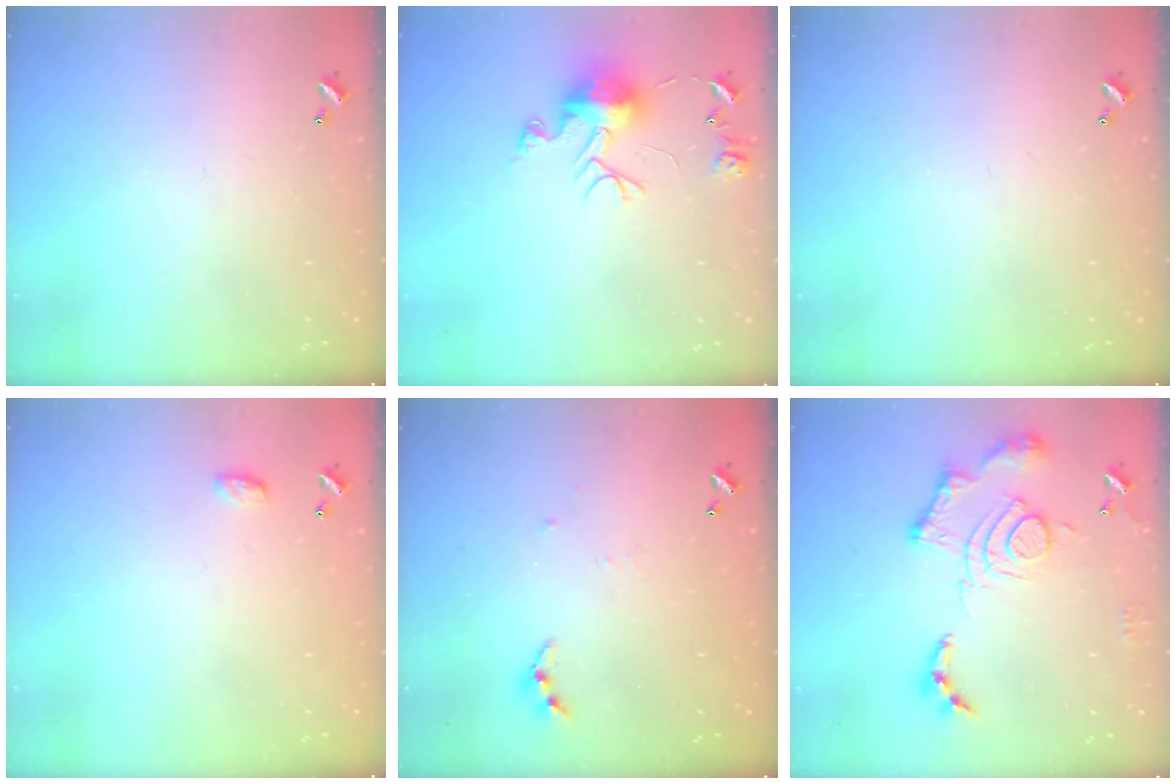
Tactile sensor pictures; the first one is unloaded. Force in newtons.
{"total": 11.6, "press": 11.6, "slide": 1.1}
{"total": 0.0}
{"total": 3.4, "press": 3.4, "slide": 0.5}
{"total": 4.7, "press": 4.7, "slide": 0.4}
{"total": 16.5, "press": 16.4, "slide": 1.7}